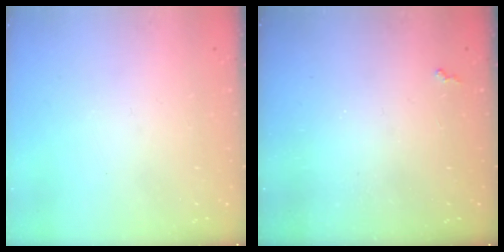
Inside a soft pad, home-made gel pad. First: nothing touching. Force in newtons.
{"total": 2.3, "press": 2.3, "slide": 0.5}